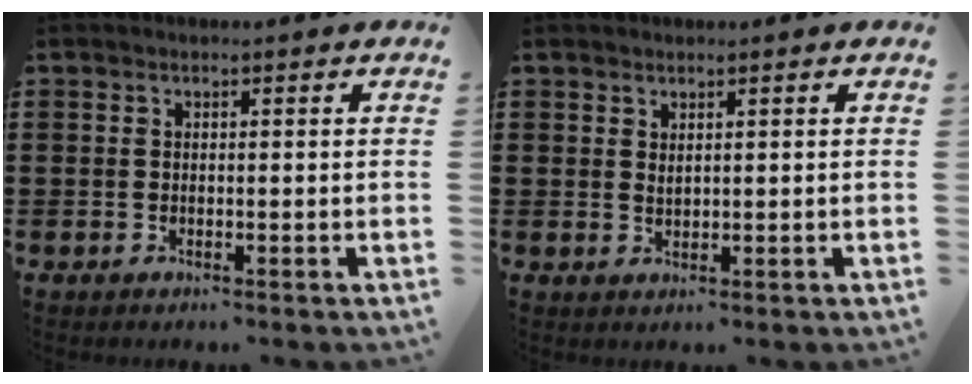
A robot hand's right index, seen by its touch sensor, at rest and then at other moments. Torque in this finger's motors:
{"motor_torque": [0.31, 0.30, 0.07, 0.02]}